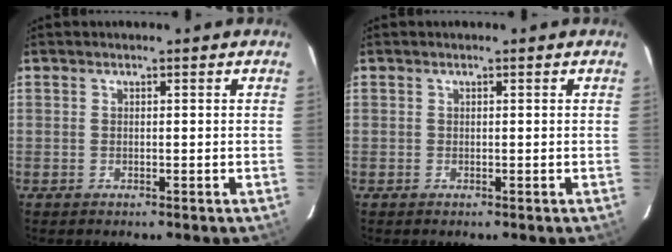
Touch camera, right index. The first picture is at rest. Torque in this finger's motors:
{"motor_torque": [-0.04, 0.00, 0.03, 0.01]}